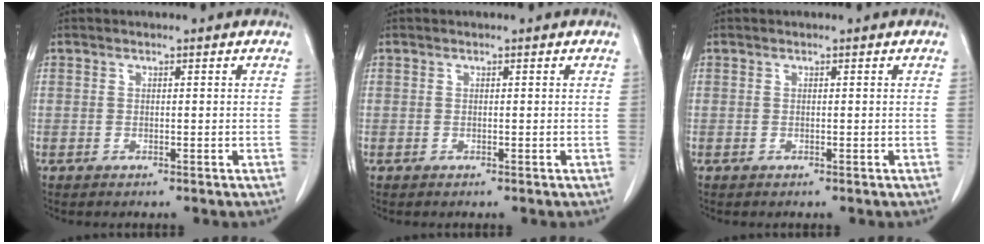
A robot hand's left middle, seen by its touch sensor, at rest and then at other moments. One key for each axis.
{"total": 0.0}
{"total": 0.0}